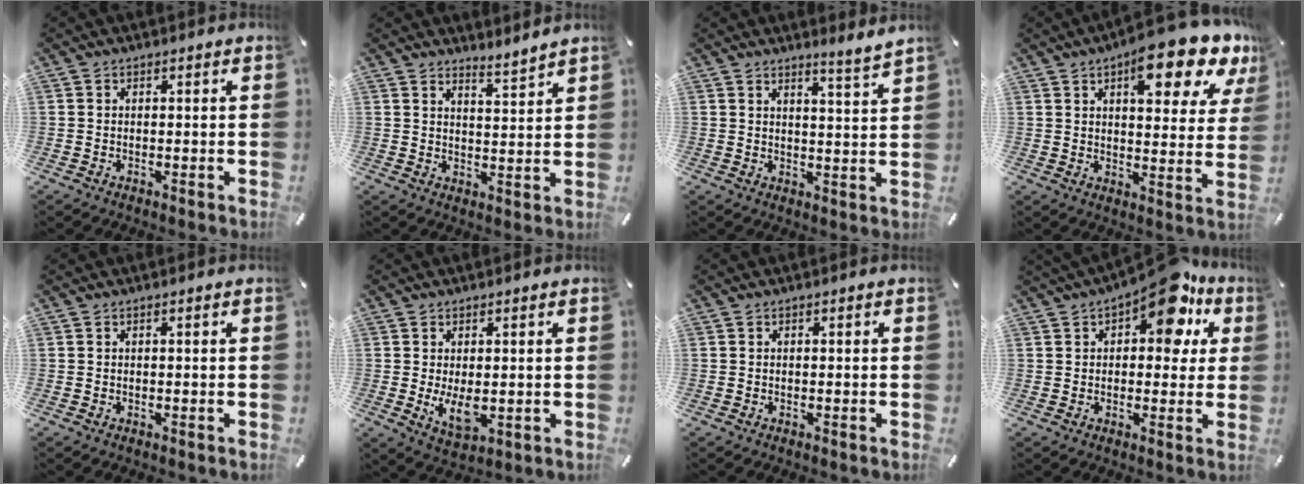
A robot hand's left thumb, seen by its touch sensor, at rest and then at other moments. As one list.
[{"total": 4.2, "force": [4.2, 0.3, 0.6], "torque": [-0.006, -0.034, 0.074]}, {"total": 4.2, "force": [3.9, -0.9, 1.3], "torque": [-0.028, -0.035, 0.067]}, {"total": 14.7, "force": [9.6, 5.4, 9.8], "torque": [-0.125, -0.059, 0.155]}, {"total": 0.0}, {"total": 6.8, "force": [-0.3, 3.1, 6.0], "torque": [-0.121, -0.018, -0.008]}, {"total": 0.0}, {"total": 13.7, "force": [7.9, 6.2, 9.3], "torque": [-0.116, -0.045, 0.131]}]